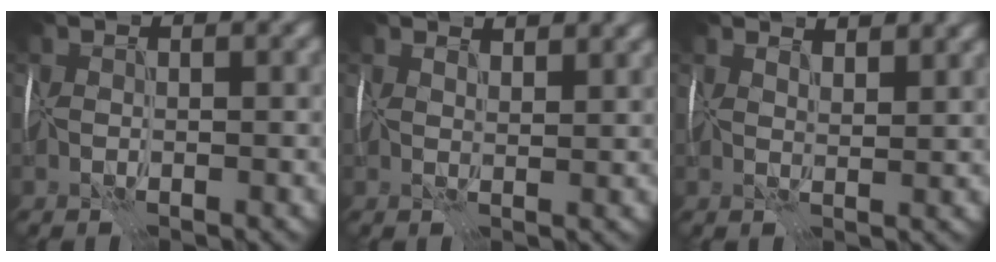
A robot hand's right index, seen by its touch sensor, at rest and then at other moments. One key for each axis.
{"total": 3.0, "fx": 2.8, "fy": 0.6, "fz": 1.1, "tx": -0.016, "ty": -0.001, "tz": 0.032}
{"total": 3.7, "fx": 3.3, "fy": 0.8, "fz": 1.4, "tx": -0.019, "ty": 0.000, "tz": 0.038}